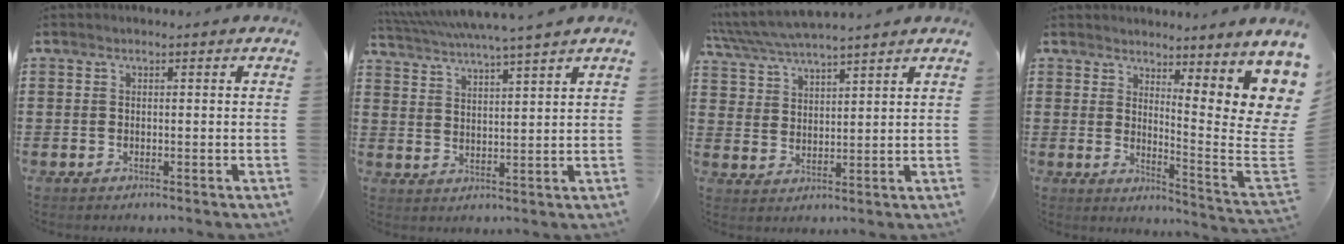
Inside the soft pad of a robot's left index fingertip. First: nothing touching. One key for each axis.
{"total": 4.5, "fx": 4.2, "fy": -1.0, "fz": 1.3, "tx": -0.044, "ty": -0.025, "tz": 0.069}
{"total": 5.2, "fx": 5.0, "fy": 0.7, "fz": 1.3, "tx": -0.046, "ty": -0.018, "tz": 0.090}
{"total": 7.9, "fx": 5.3, "fy": 0.8, "fz": 5.8, "tx": -0.095, "ty": -0.054, "tz": 0.090}